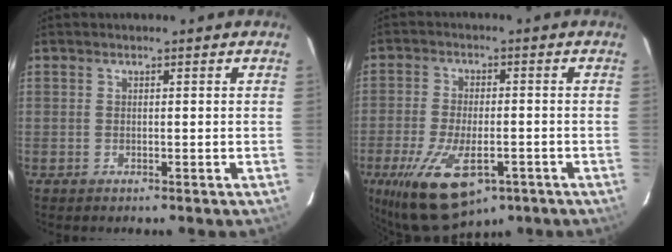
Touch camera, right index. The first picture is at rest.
{"total": 16.3, "force": [-8.1, 7.5, 12.1], "torque": [-0.256, -0.041, -0.126]}